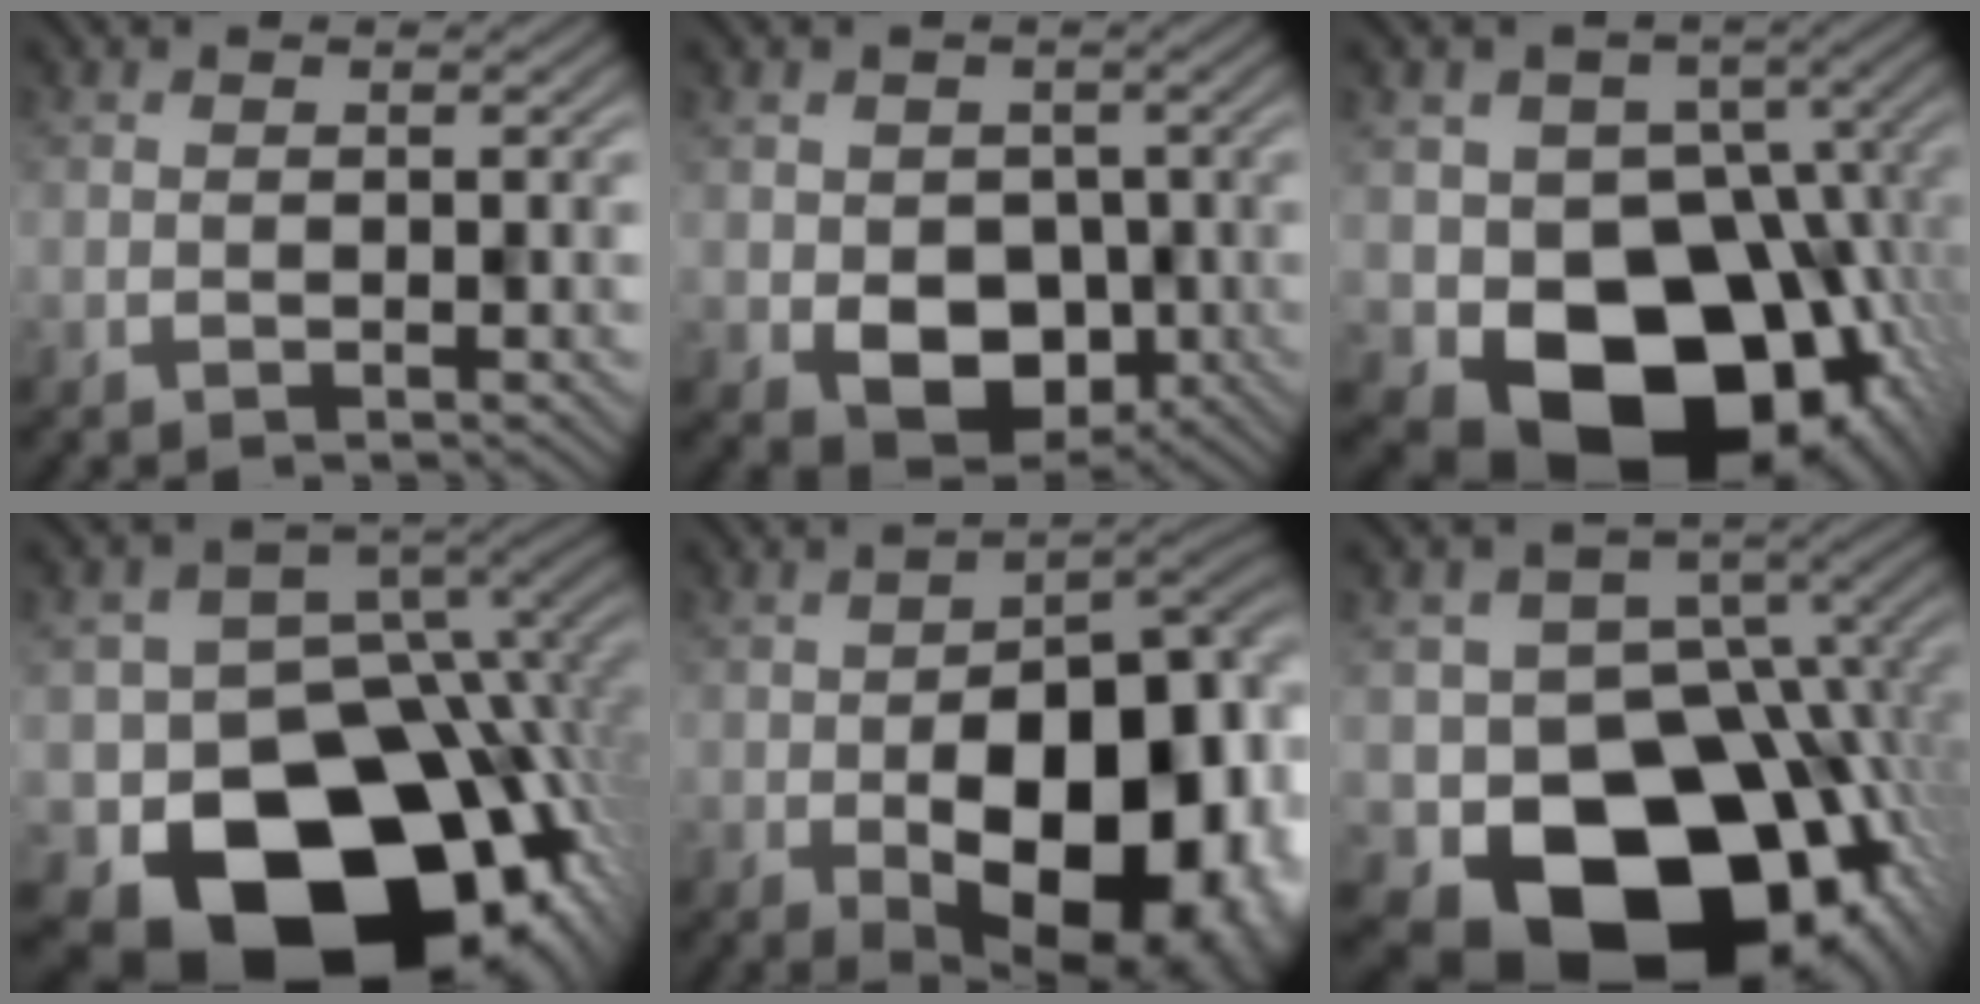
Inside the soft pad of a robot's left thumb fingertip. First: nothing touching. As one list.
[{"total": 5.3, "force": [-1.1, 4.6, 2.4], "torque": [-0.053, -0.020, -0.009]}, {"total": 14.9, "force": [-5.0, 11.5, 8.0], "torque": [-0.096, -0.037, -0.066]}, {"total": 18.6, "force": [-7.3, 14.2, 9.6], "torque": [-0.136, -0.059, -0.093]}, {"total": 17.6, "force": [-4.5, 10.2, 13.7], "torque": [-0.162, -0.031, -0.043]}, {"total": 16.8, "force": [-6.8, 12.9, 8.3], "torque": [-0.122, -0.053, -0.092]}]